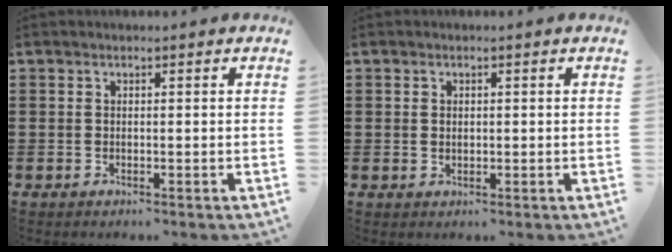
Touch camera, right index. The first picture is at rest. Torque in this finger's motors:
{"motor_torque": [-0.67, 0.79, -0.06, -0.01]}